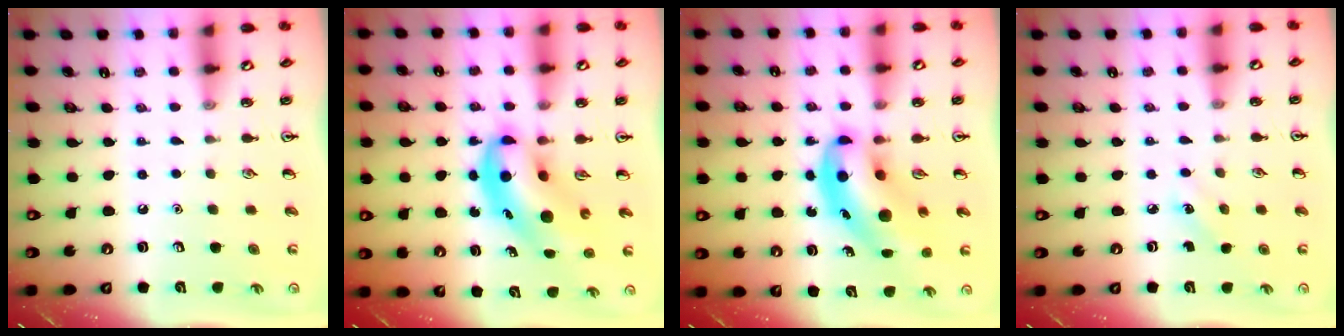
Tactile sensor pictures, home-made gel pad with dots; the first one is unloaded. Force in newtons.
{"total": 8.5, "press": 8.2, "slide": 2.4}
{"total": 10.3, "press": 9.9, "slide": 2.9}
{"total": 2.3, "press": 2.2, "slide": 0.8}